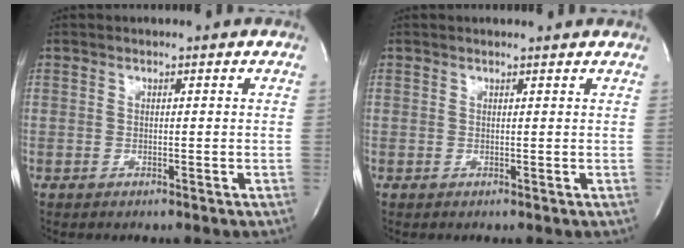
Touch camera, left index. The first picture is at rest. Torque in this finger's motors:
{"motor_torque": [0.12, -0.11, -0.19, -0.03]}